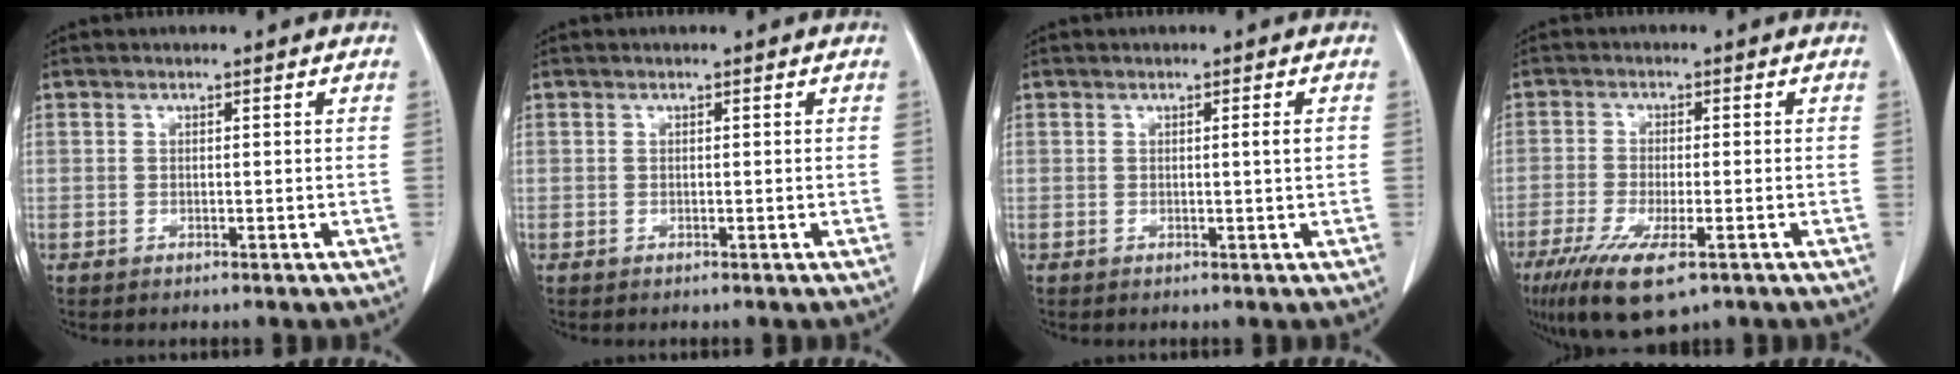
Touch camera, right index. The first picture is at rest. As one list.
[{"total": 0.0}, {"total": 1.3, "force": [0.1, -0.3, 1.2], "torque": [-0.020, 0.000, 0.001]}, {"total": 10.3, "force": [-6.1, 2.5, 7.9], "torque": [-0.142, -0.027, -0.099]}]